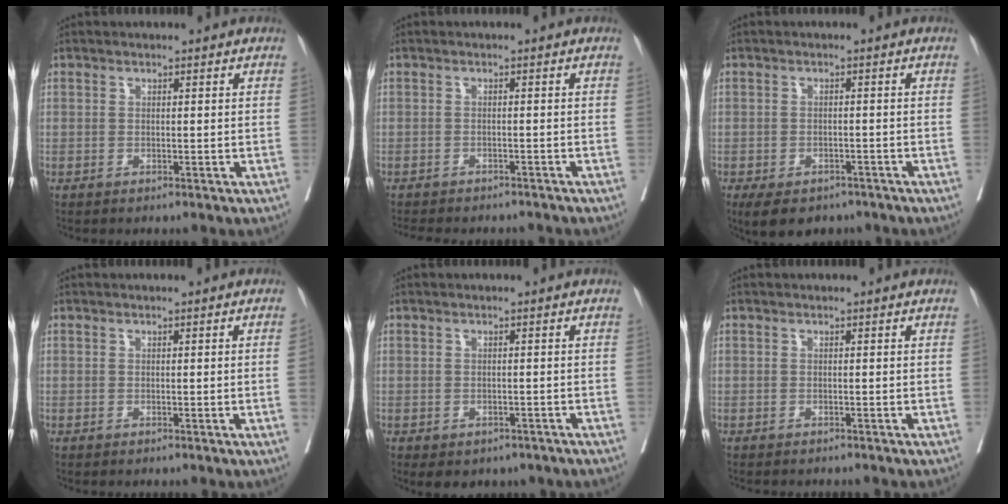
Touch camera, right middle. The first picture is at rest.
{"total": 9.7, "force": [-8.8, 2.7, 3.3], "torque": [-0.052, -0.004, -0.107]}
{"total": 8.2, "force": [-6.1, 4.4, 3.3], "torque": [-0.047, -0.002, -0.085]}
{"total": 0.7, "force": [-0.1, -0.3, 0.6], "torque": [-0.003, 0.002, -0.001]}
{"total": 6.3, "force": [-4.7, 3.5, 2.4], "torque": [-0.023, 0.010, -0.052]}
{"total": 3.6, "force": [-3.2, 0.7, 1.4], "torque": [-0.019, -0.005, -0.039]}